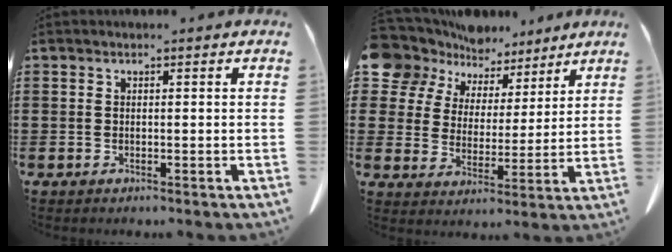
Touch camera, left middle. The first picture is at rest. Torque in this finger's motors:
{"motor_torque": [0.46, 0.09, 0.44, 0.11]}